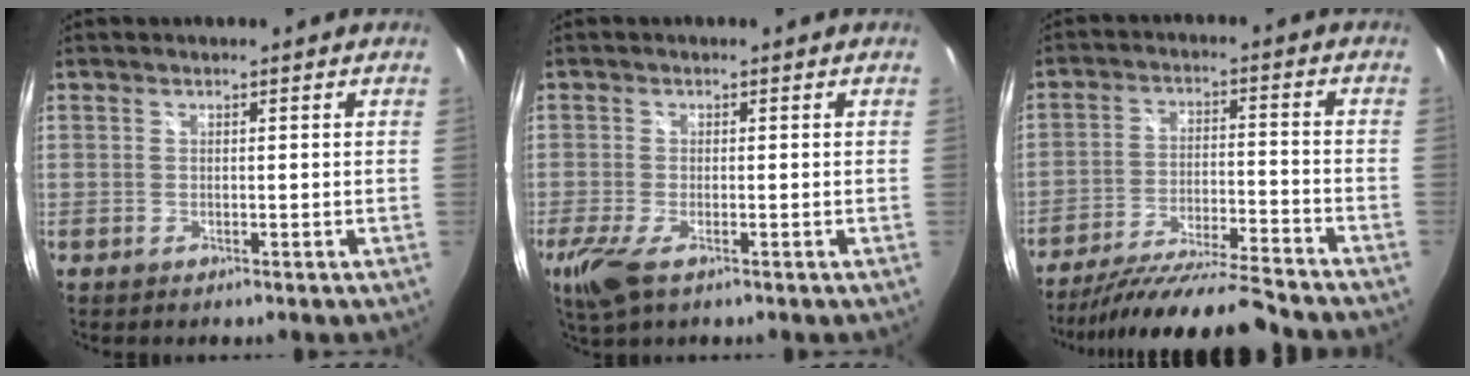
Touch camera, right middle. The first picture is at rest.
{"total": 5.4, "force": [-2.9, 1.6, 4.2], "torque": [-0.097, -0.021, -0.053]}
{"total": 17.1, "force": [-15.5, 0.1, 7.3], "torque": [-0.144, -0.033, -0.250]}